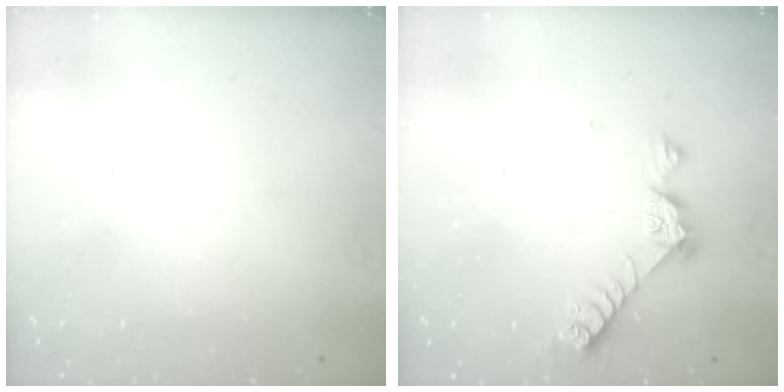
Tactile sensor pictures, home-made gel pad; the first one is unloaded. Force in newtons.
{"total": 7.3, "press": 7.3, "slide": 0.6}